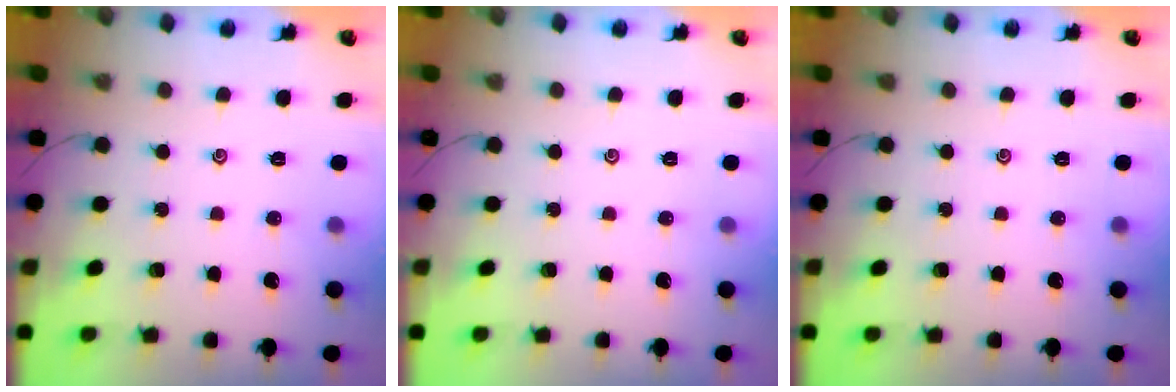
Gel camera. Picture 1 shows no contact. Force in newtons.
{"total": 0.0}
{"total": 0.0}